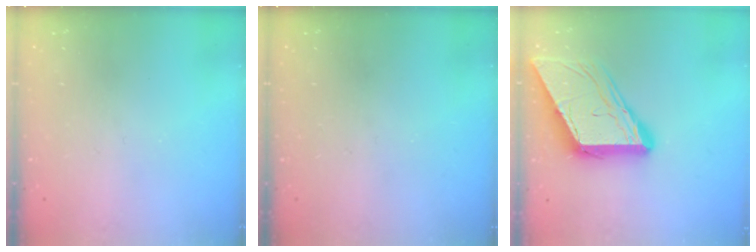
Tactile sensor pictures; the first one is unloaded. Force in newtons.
{"total": 0.0}
{"total": 12.0, "press": 12.0, "slide": 1.2}